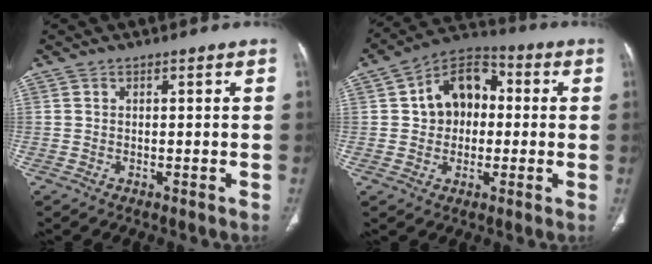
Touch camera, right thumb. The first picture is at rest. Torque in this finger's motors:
{"motor_torque": [0.17, 0.20, 0.22, -0.14, 0.23]}